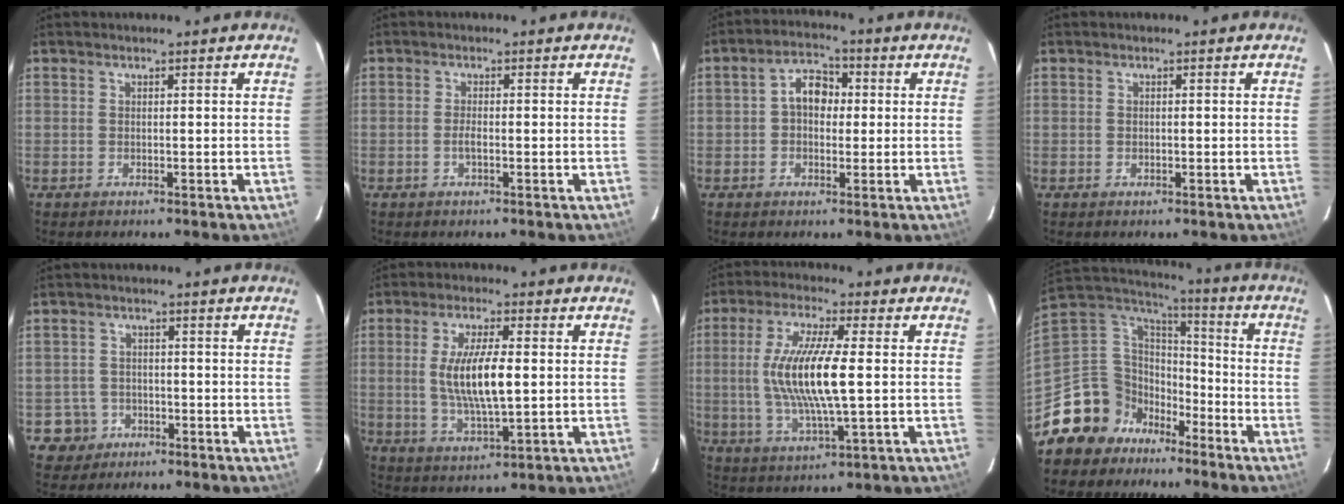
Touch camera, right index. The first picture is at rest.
{"total": 1.5, "force": [-0.5, 0.3, 1.3], "torque": [-0.027, 0.000, -0.010]}
{"total": 5.7, "force": [0.3, 4.1, 3.9], "torque": [-0.071, 0.023, 0.002]}
{"total": 0.6, "force": [-0.1, 0.5, 0.2], "torque": [-0.002, 0.001, -0.001]}
{"total": 4.9, "force": [-2.1, 4.4, -0.1], "torque": [-0.009, 0.023, -0.035]}
{"total": 10.2, "force": [0.5, 2.6, 9.9], "torque": [-0.190, -0.005, 0.014]}
{"total": 13.8, "force": [0.3, 2.5, 13.6], "torque": [-0.267, -0.004, 0.007]}
{"total": 14.9, "force": [-10.4, 10.2, 2.9], "torque": [-0.091, 0.042, -0.184]}